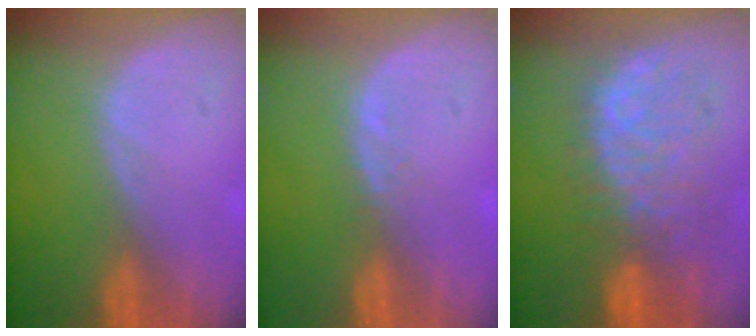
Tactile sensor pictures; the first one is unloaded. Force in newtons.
{"total": 0.7, "press": 0.7, "slide": 0.1}
{"total": 10.9, "press": 9.4, "slide": 5.4}